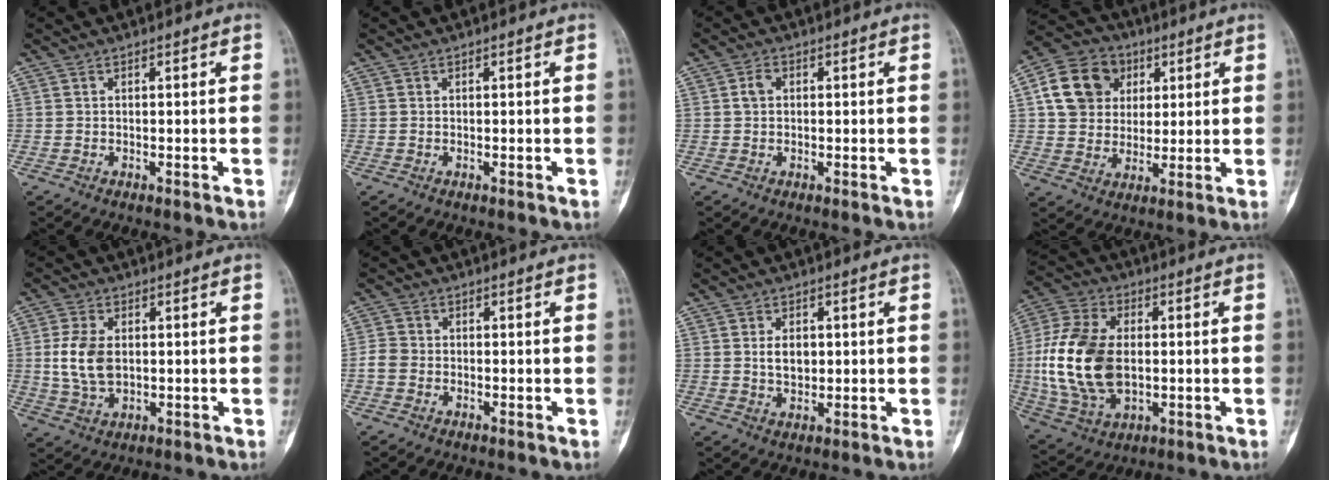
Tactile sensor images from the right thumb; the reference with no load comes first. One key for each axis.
{"total": 0.0}
{"total": 2.2, "fx": 0.3, "fy": 1.7, "fz": 1.4, "tx": -0.024, "ty": 0.008, "tz": 0.004}
{"total": 13.0, "fx": 3.9, "fy": 10.9, "fz": 6.0, "tx": -0.086, "ty": 0.000, "tz": 0.064}
{"total": 8.3, "fx": 0.6, "fy": 5.3, "fz": 6.4, "tx": -0.126, "ty": -0.001, "tz": 0.017}
{"total": 2.9, "fx": -0.8, "fy": 2.4, "fz": 1.2, "tx": -0.018, "ty": 0.007, "tz": -0.022}
{"total": 4.3, "fx": 0.6, "fy": 2.9, "fz": 3.1, "tx": -0.035, "ty": -0.003, "tz": 0.014}
{"total": 19.2, "fx": -0.2, "fy": 12.1, "fz": 14.9, "tx": -0.300, "ty": 0.002, "tz": 0.005}